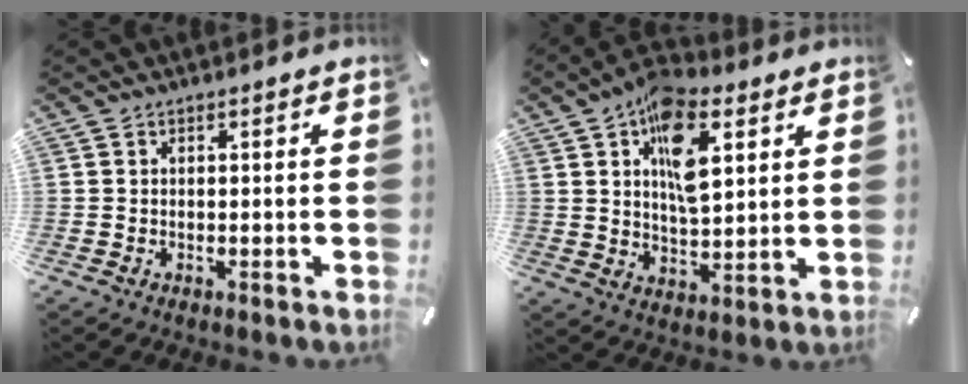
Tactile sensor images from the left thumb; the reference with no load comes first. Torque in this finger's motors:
{"motor_torque": [2.38, 2.63, 1.53, -0.93, 0.53]}